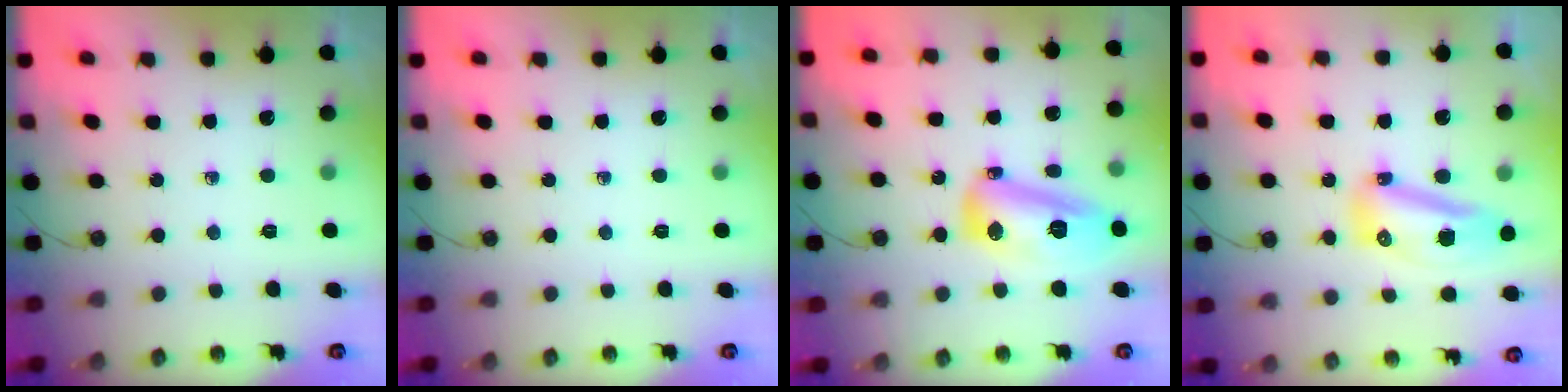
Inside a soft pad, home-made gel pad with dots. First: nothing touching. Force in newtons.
{"total": 0.0}
{"total": 14.9, "press": 14.8, "slide": 1.2}
{"total": 15.0, "press": 13.6, "slide": 6.3}